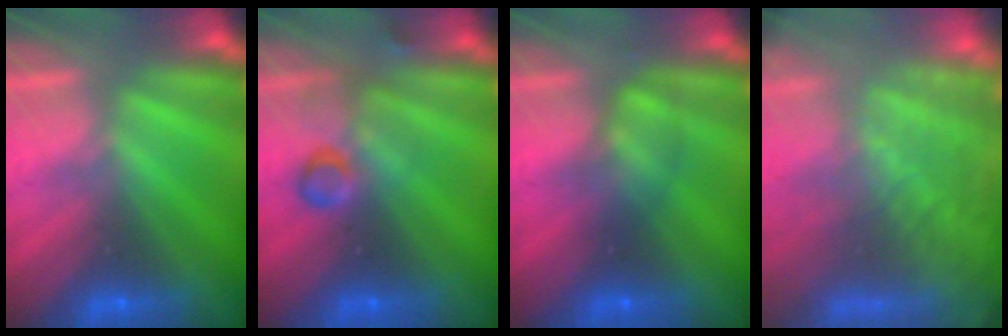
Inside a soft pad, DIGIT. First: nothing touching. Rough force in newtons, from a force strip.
{"total": 2.8}
{"total": 2.6}
{"total": 10.5}